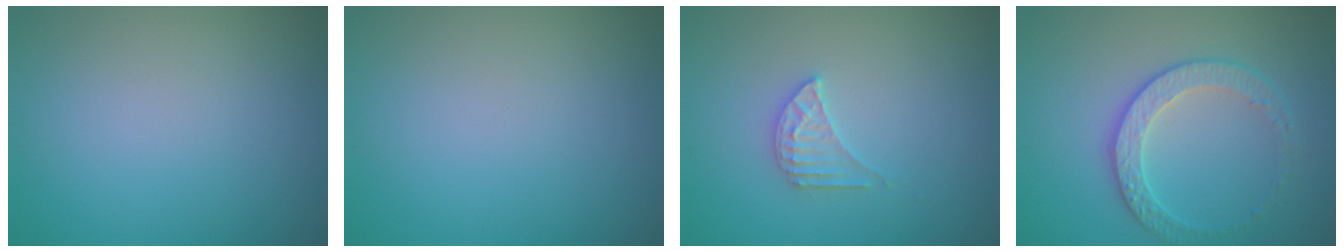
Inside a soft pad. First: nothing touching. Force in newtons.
{"total": 0.0}
{"total": 2.1, "press": 2.0, "slide": 0.4}
{"total": 2.8, "press": 2.4, "slide": 1.4}